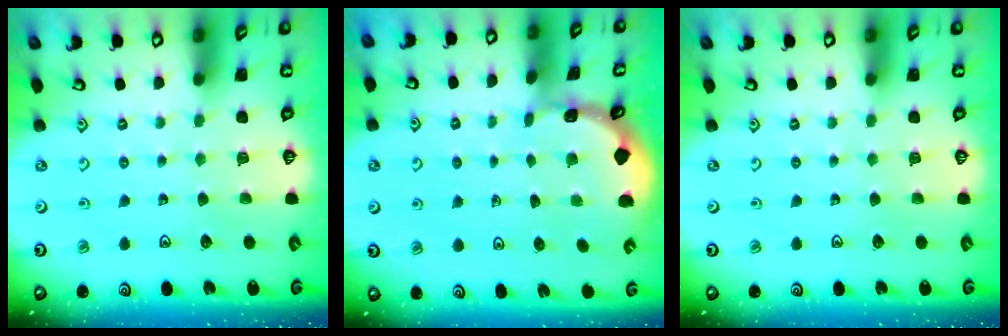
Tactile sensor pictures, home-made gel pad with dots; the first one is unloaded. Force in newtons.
{"total": 0.0}
{"total": 0.0}